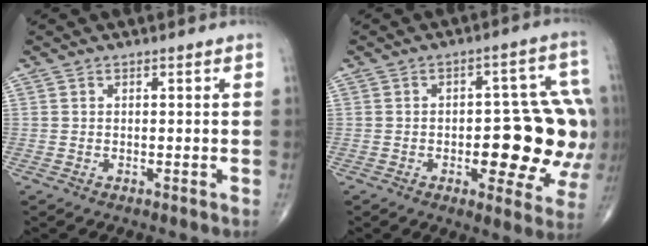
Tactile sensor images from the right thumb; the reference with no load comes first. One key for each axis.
{"total": 17.1, "fx": -1.5, "fy": 7.0, "fz": 15.5, "tx": -0.171, "ty": 0.019, "tz": -0.011}